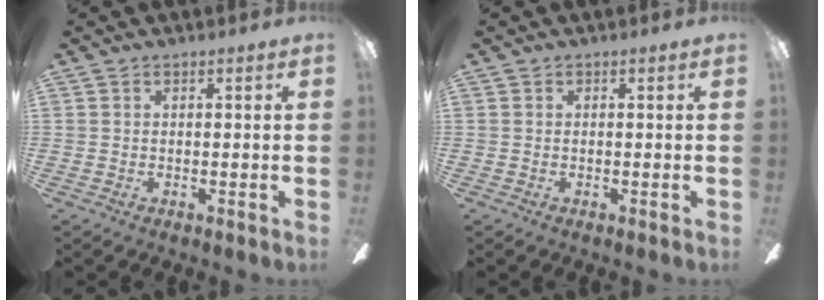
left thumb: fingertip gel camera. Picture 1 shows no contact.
{"total": 0.0}